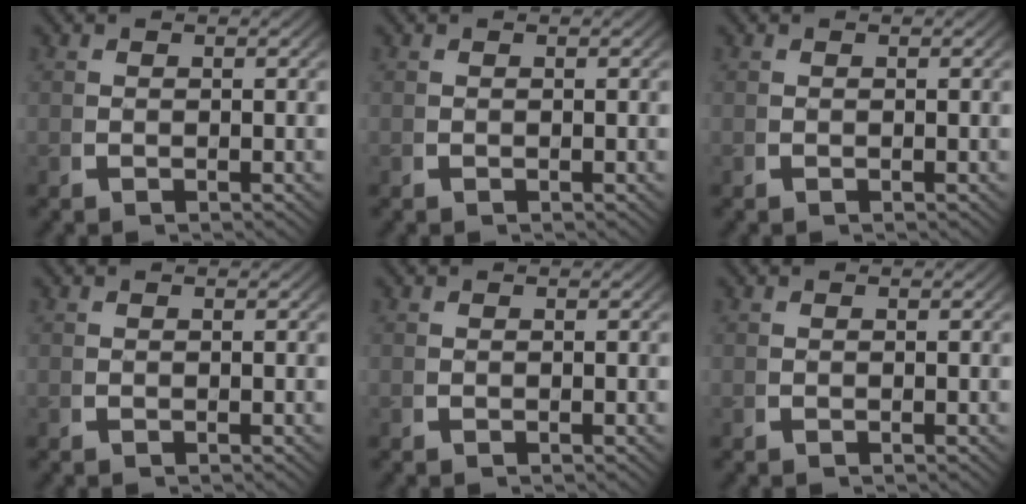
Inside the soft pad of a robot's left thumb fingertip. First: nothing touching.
{"total": 0.0}
{"total": 0.0}
{"total": 0.0}
{"total": 0.0}
{"total": 0.0}